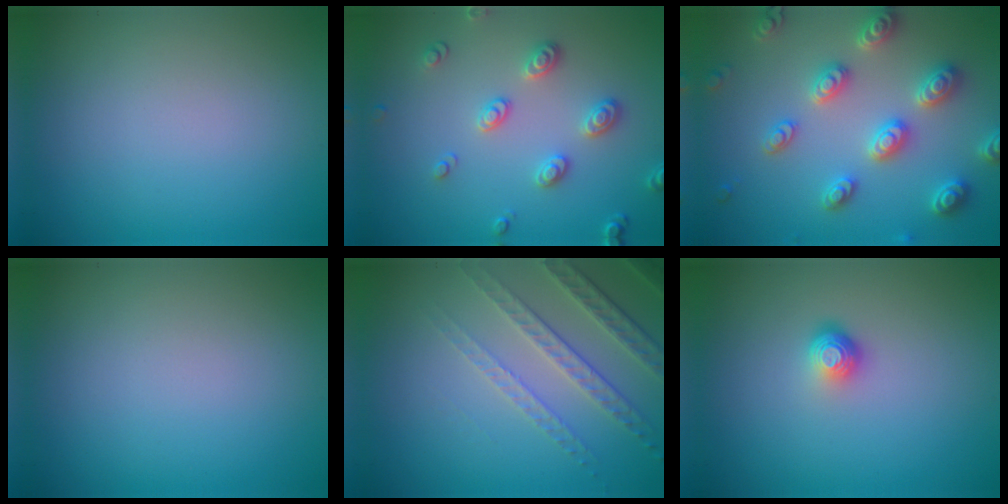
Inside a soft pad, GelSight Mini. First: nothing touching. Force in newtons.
{"total": 2.9, "press": 2.7, "slide": 1.1}
{"total": 5.2, "press": 5.0, "slide": 1.2}
{"total": 0.0}
{"total": 4.7, "press": 3.3, "slide": 3.3}
{"total": 1.8, "press": 1.2, "slide": 1.3}